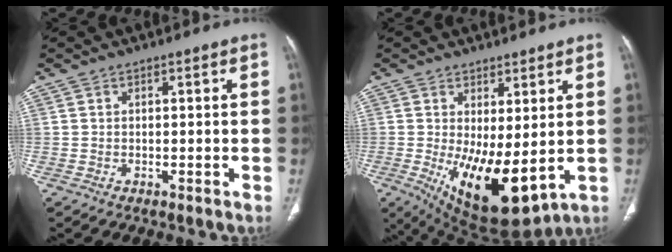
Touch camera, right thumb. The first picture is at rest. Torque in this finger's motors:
{"motor_torque": [2.14, 2.41, 0.16, -0.08, 0.47]}